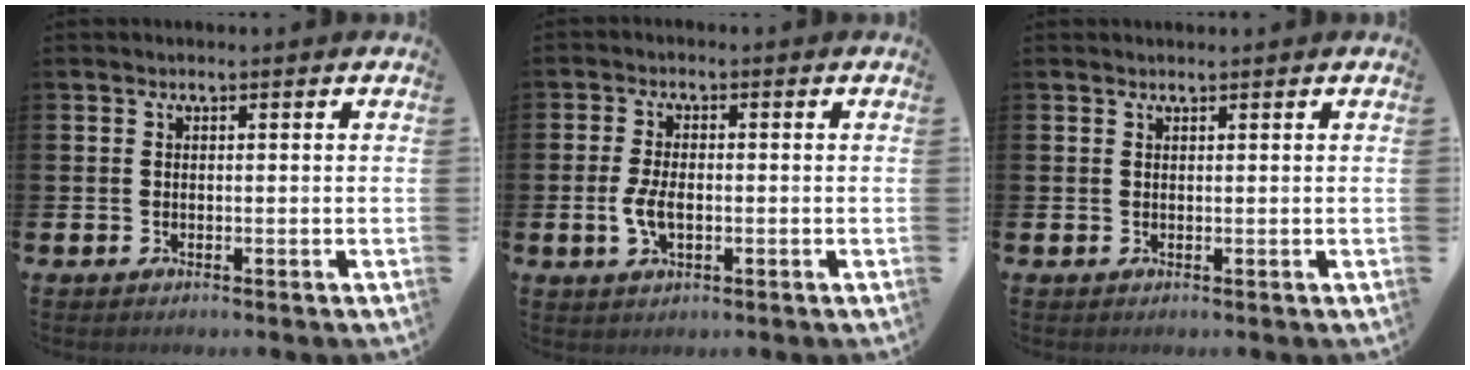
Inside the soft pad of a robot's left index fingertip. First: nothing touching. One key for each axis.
{"total": 3.9, "fx": -0.6, "fy": 2.0, "fz": 3.3, "tx": -0.064, "ty": 0.003, "tz": -0.013}
{"total": 0.6, "fx": 0.6, "fy": 0.0, "fz": 0.0, "tx": 0.006, "ty": -0.003, "tz": 0.010}